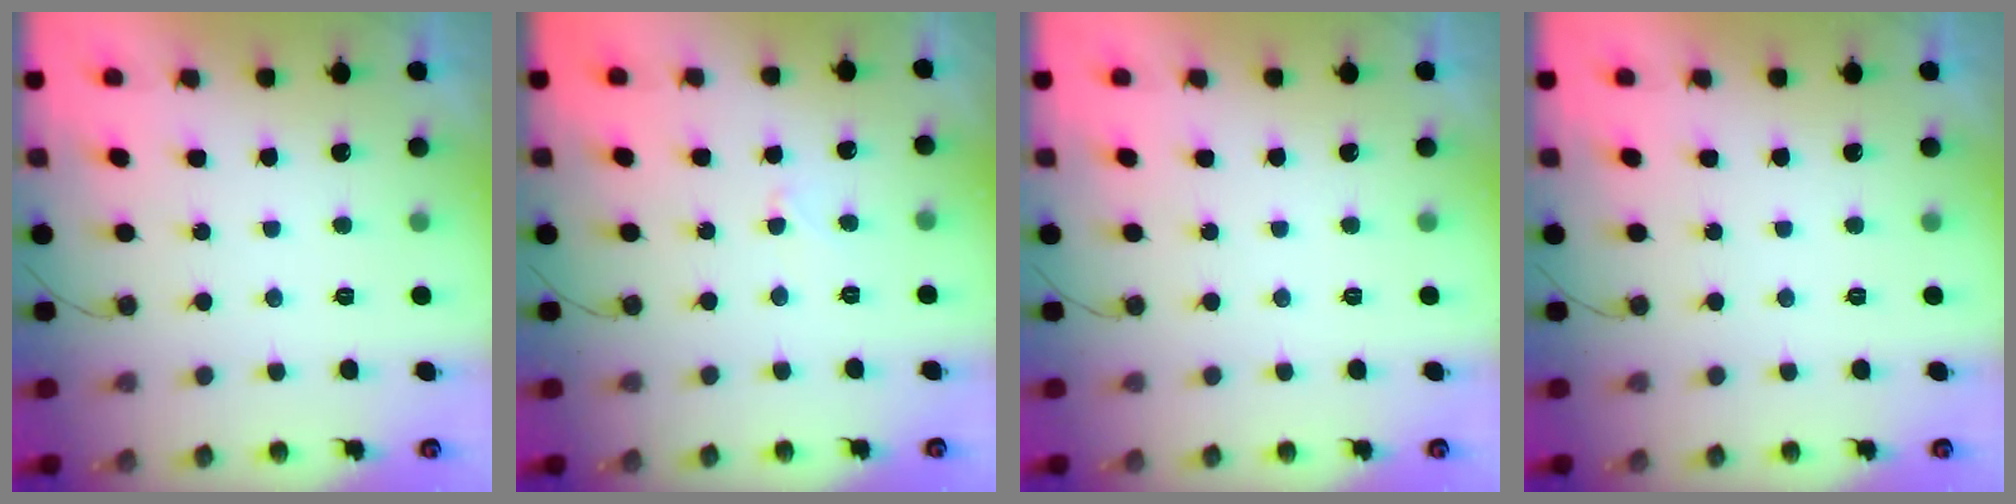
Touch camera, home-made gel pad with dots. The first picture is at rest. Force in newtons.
{"total": 2.0, "press": 2.0, "slide": 0.2}
{"total": 0.0}
{"total": 0.0}